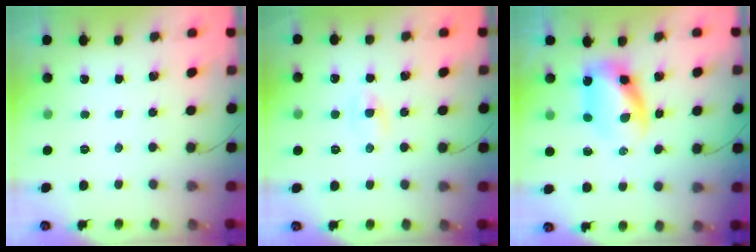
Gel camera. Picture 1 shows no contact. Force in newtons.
{"total": 1.8, "press": 1.6, "slide": 0.8}
{"total": 6.0, "press": 5.9, "slide": 1.0}